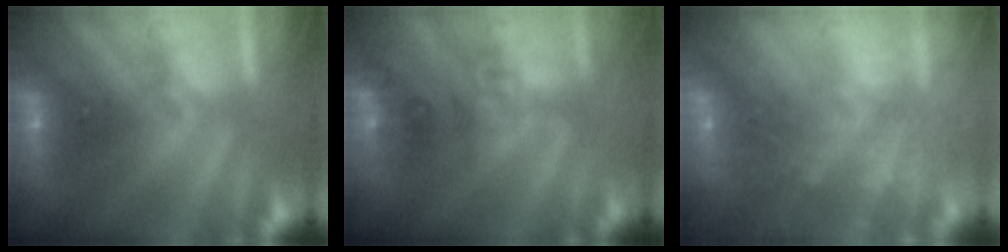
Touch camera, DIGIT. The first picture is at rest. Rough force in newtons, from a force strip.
{"total": 1.6}
{"total": 9.6}